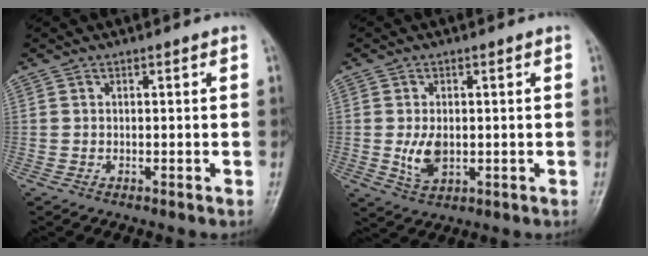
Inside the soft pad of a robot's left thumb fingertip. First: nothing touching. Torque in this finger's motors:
{"motor_torque": [0.78, 0.86, 0.77, -0.07, 0.04]}